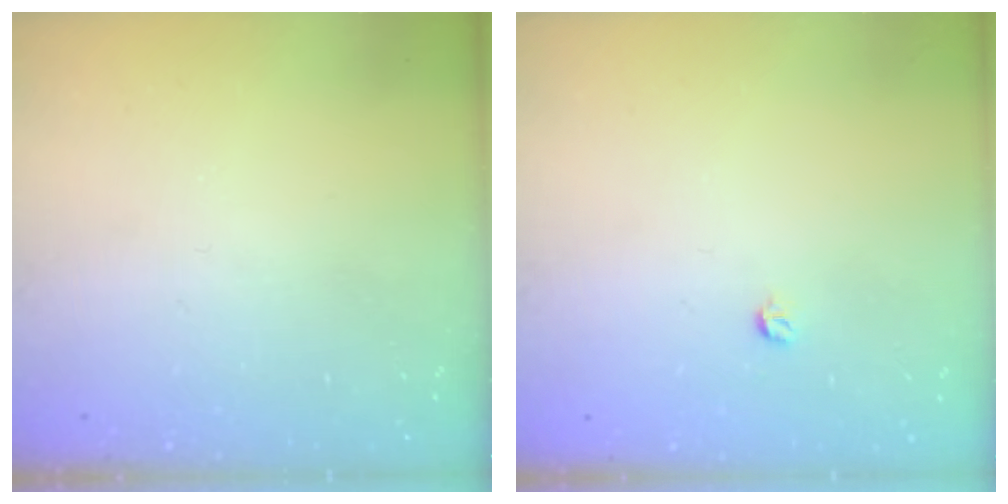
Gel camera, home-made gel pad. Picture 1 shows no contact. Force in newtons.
{"total": 3.2, "press": 3.2, "slide": 0.4}